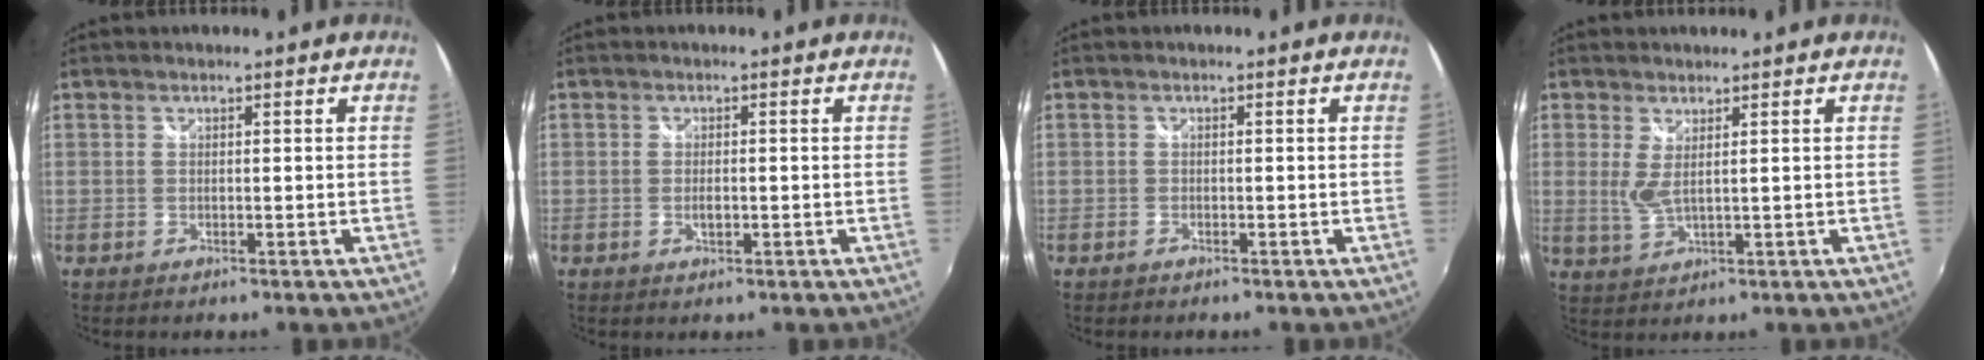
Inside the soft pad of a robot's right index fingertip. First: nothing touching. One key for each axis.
{"total": 1.7, "fx": -0.5, "fy": 0.8, "fz": 1.4, "tx": -0.026, "ty": -0.003, "tz": -0.008}
{"total": 0.7, "fx": -0.6, "fy": 0.4, "fz": 0.1, "tx": -0.004, "ty": -0.002, "tz": -0.013}
{"total": 3.3, "fx": 1.0, "fy": 0.7, "fz": 3.0, "tx": -0.061, "ty": -0.009, "tz": 0.018}